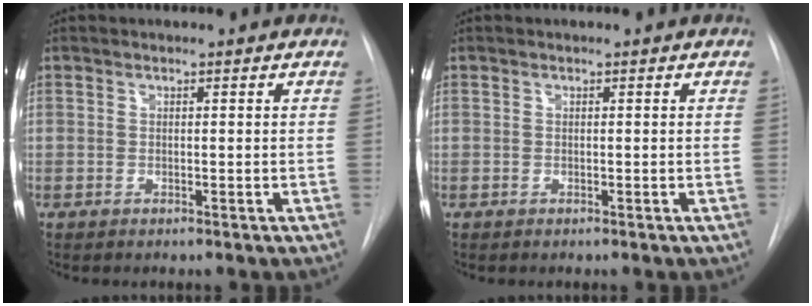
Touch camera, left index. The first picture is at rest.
{"total": 0.0}